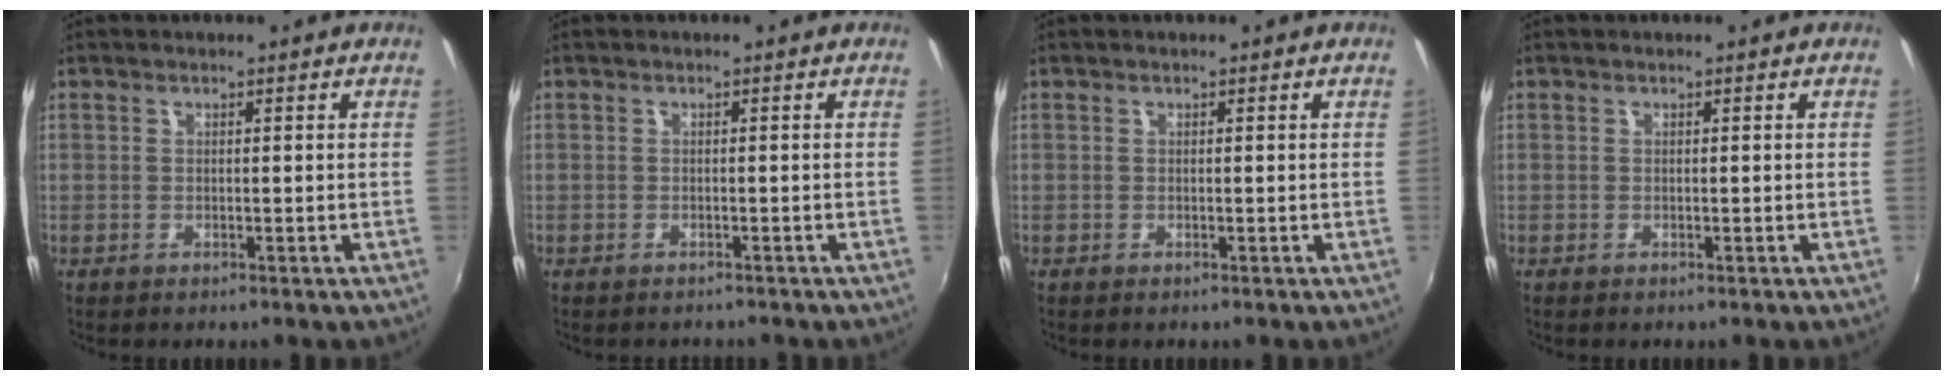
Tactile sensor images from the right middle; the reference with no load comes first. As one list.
[{"total": 1.3, "force": [-1.2, 0.3, 0.2], "torque": [-0.009, -0.004, -0.015]}, {"total": 0.0}, {"total": 0.0}]